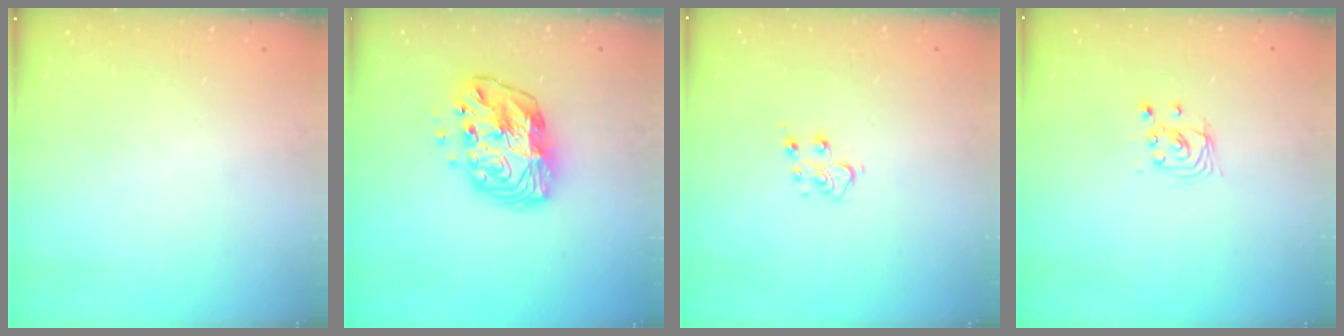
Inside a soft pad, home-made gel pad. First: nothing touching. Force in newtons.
{"total": 14.1, "press": 14.1, "slide": 1.2}
{"total": 6.2, "press": 6.1, "slide": 0.8}
{"total": 2.9, "press": 2.9, "slide": 0.2}